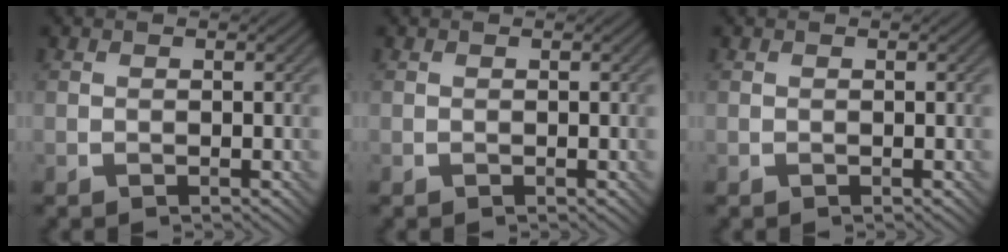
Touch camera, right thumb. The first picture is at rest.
{"total": 0.0}
{"total": 0.0}